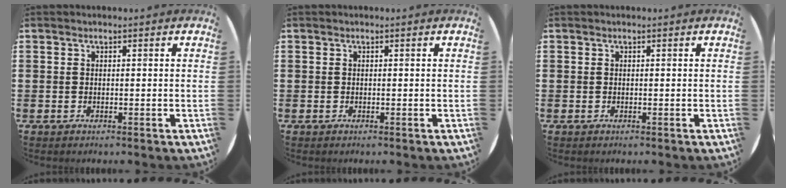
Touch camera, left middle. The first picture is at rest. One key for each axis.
{"total": 0.0}
{"total": 0.0}